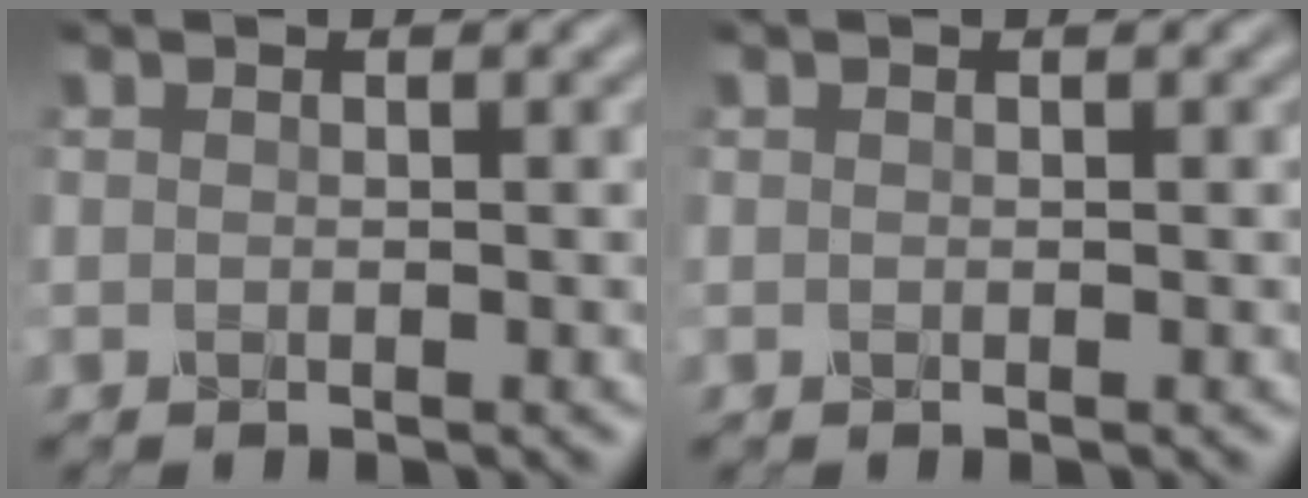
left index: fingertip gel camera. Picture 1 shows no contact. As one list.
[{"total": 0.0}]